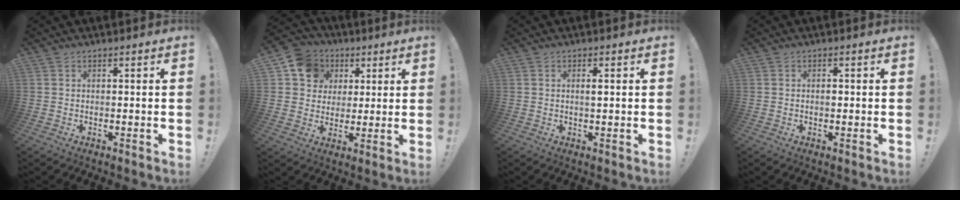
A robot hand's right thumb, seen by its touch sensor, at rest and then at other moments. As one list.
[{"total": 11.7, "force": [4.2, 10.3, 3.7], "torque": [-0.049, -0.016, 0.085]}, {"total": 1.5, "force": [0.4, 0.0, 1.5], "torque": [-0.014, -0.007, 0.002]}, {"total": 0.8, "force": [-0.2, 0.4, 0.7], "torque": [-0.008, -0.002, -0.005]}]